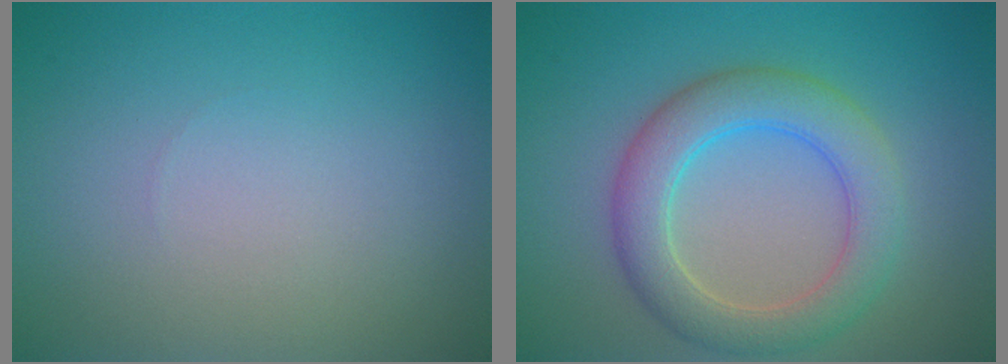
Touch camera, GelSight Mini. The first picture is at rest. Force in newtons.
{"total": 5.3, "press": 5.3, "slide": 0.2}